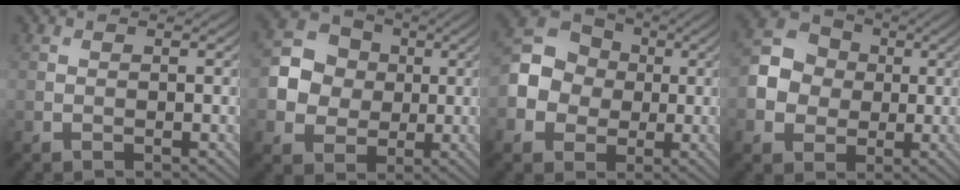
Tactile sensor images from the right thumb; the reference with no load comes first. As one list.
[{"total": 7.8, "force": [0.2, 7.0, 3.5], "torque": [-0.086, 0.012, -0.004]}, {"total": 9.0, "force": [-0.5, 8.0, 4.1], "torque": [-0.106, 0.009, -0.026]}, {"total": 7.3, "force": [-0.3, 6.4, 3.4], "torque": [-0.083, 0.006, -0.015]}]